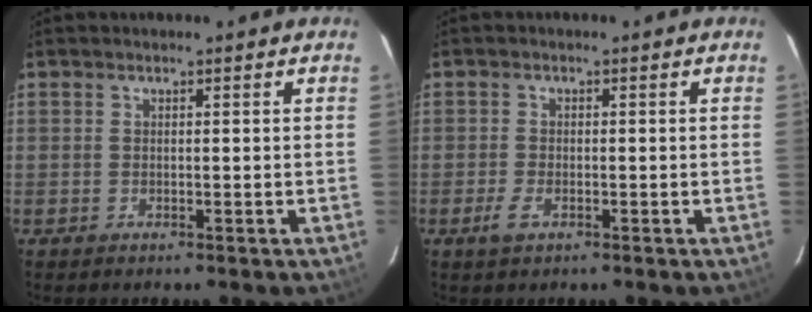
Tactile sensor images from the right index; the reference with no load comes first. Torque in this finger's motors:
{"motor_torque": [0.34, -0.29, 0.18, 0.04]}